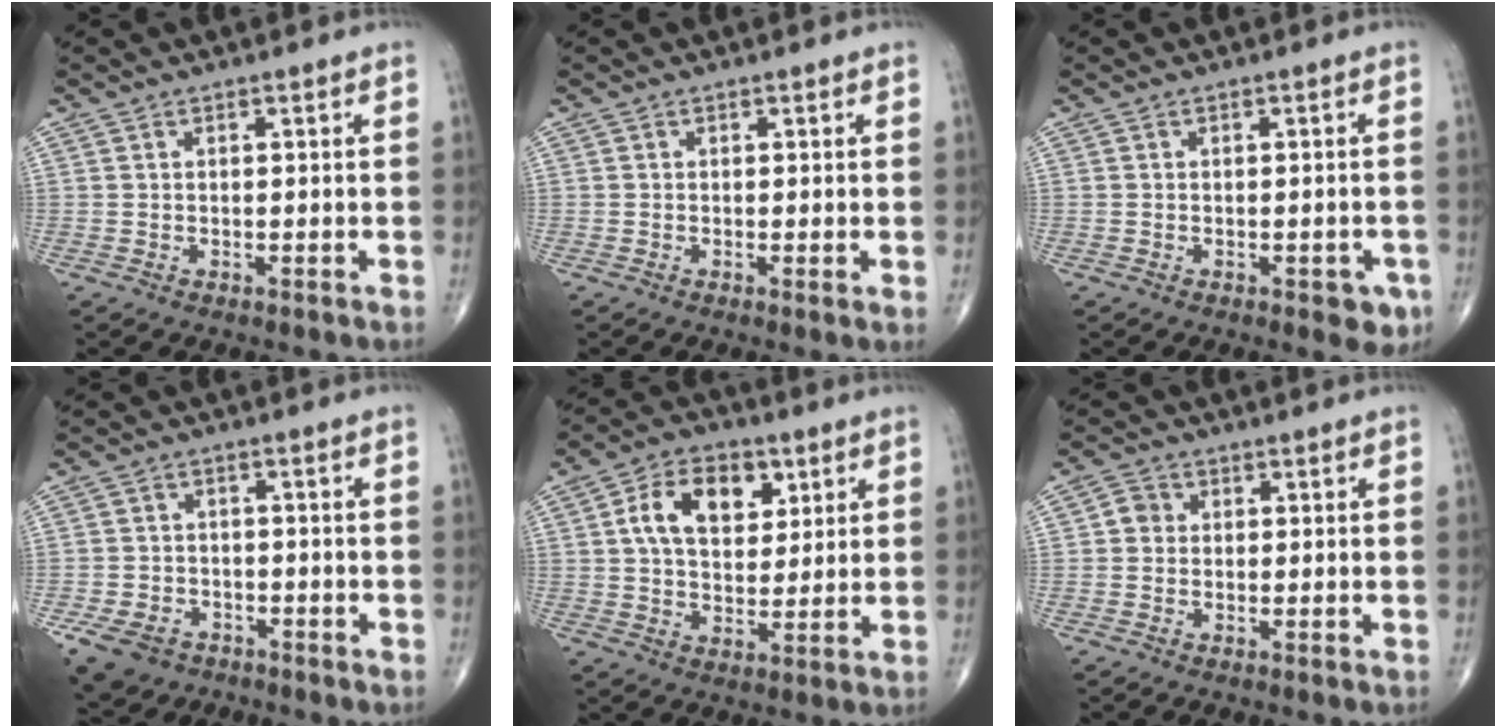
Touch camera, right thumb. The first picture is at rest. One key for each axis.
{"total": 0.9, "fx": 0.0, "fy": 0.1, "fz": 0.9, "tx": -0.019, "ty": -0.004, "tz": -0.003}
{"total": 3.8, "fx": -1.7, "fy": 1.9, "fz": 2.9, "tx": -0.014, "ty": 0.004, "tz": -0.017}
{"total": 10.2, "fx": -5.6, "fy": 7.4, "fz": 4.2, "tx": -0.094, "ty": 0.021, "tz": -0.087}
{"total": 12.3, "fx": 3.9, "fy": 7.9, "fz": 8.5, "tx": -0.116, "ty": -0.003, "tz": 0.064}
{"total": 2.6, "fx": 0.1, "fy": 2.4, "fz": 1.0, "tx": -0.004, "ty": 0.005, "tz": -0.005}